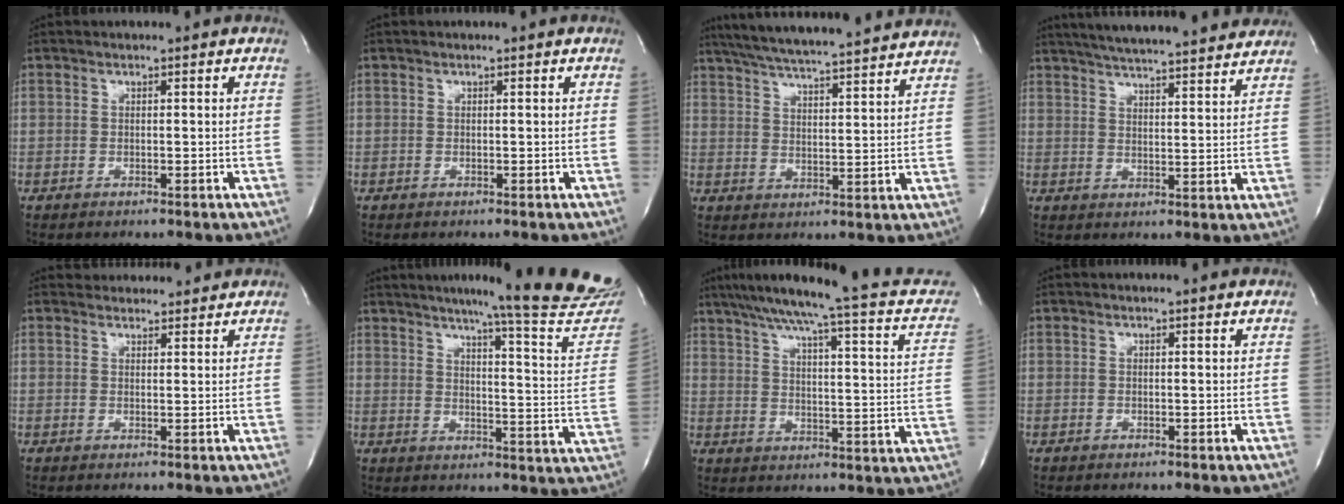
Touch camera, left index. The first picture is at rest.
{"total": 0.0}
{"total": 22.2, "force": [20.0, 1.1, 9.5], "torque": [-0.165, 0.009, 0.272]}
{"total": 20.5, "force": [18.5, 2.0, 8.7], "torque": [-0.143, 0.011, 0.246]}
{"total": 6.1, "force": [5.8, 1.6, 0.6], "torque": [-0.002, 0.014, 0.066]}
{"total": 23.3, "force": [20.5, -0.7, 11.0], "torque": [-0.151, -0.097, 0.242]}
{"total": 22.7, "force": [19.4, 1.2, 11.7], "torque": [-0.177, -0.029, 0.240]}
{"total": 1.8, "force": [1.8, 0.0, 0.3], "torque": [-0.011, -0.004, 0.011]}